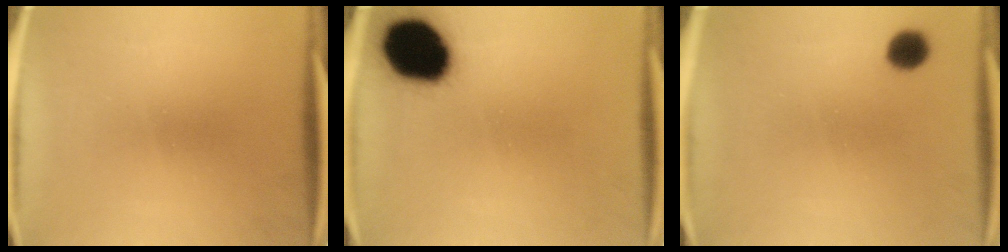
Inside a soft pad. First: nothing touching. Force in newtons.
{"total": 17.5}
{"total": 4.1}